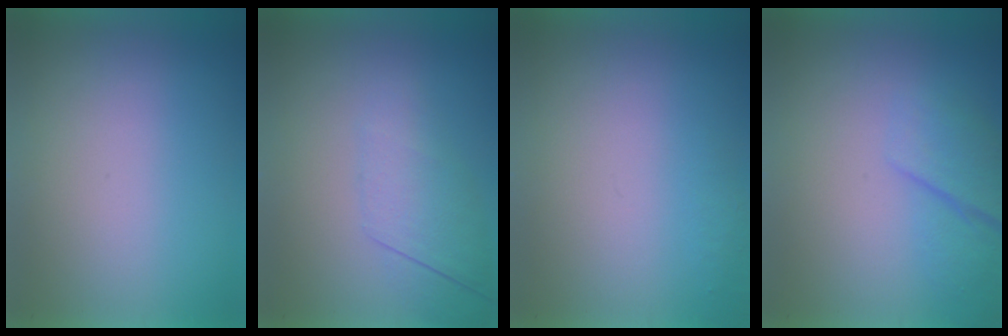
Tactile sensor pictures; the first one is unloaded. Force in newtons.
{"total": 2.3}
{"total": 1.0}
{"total": 2.5}